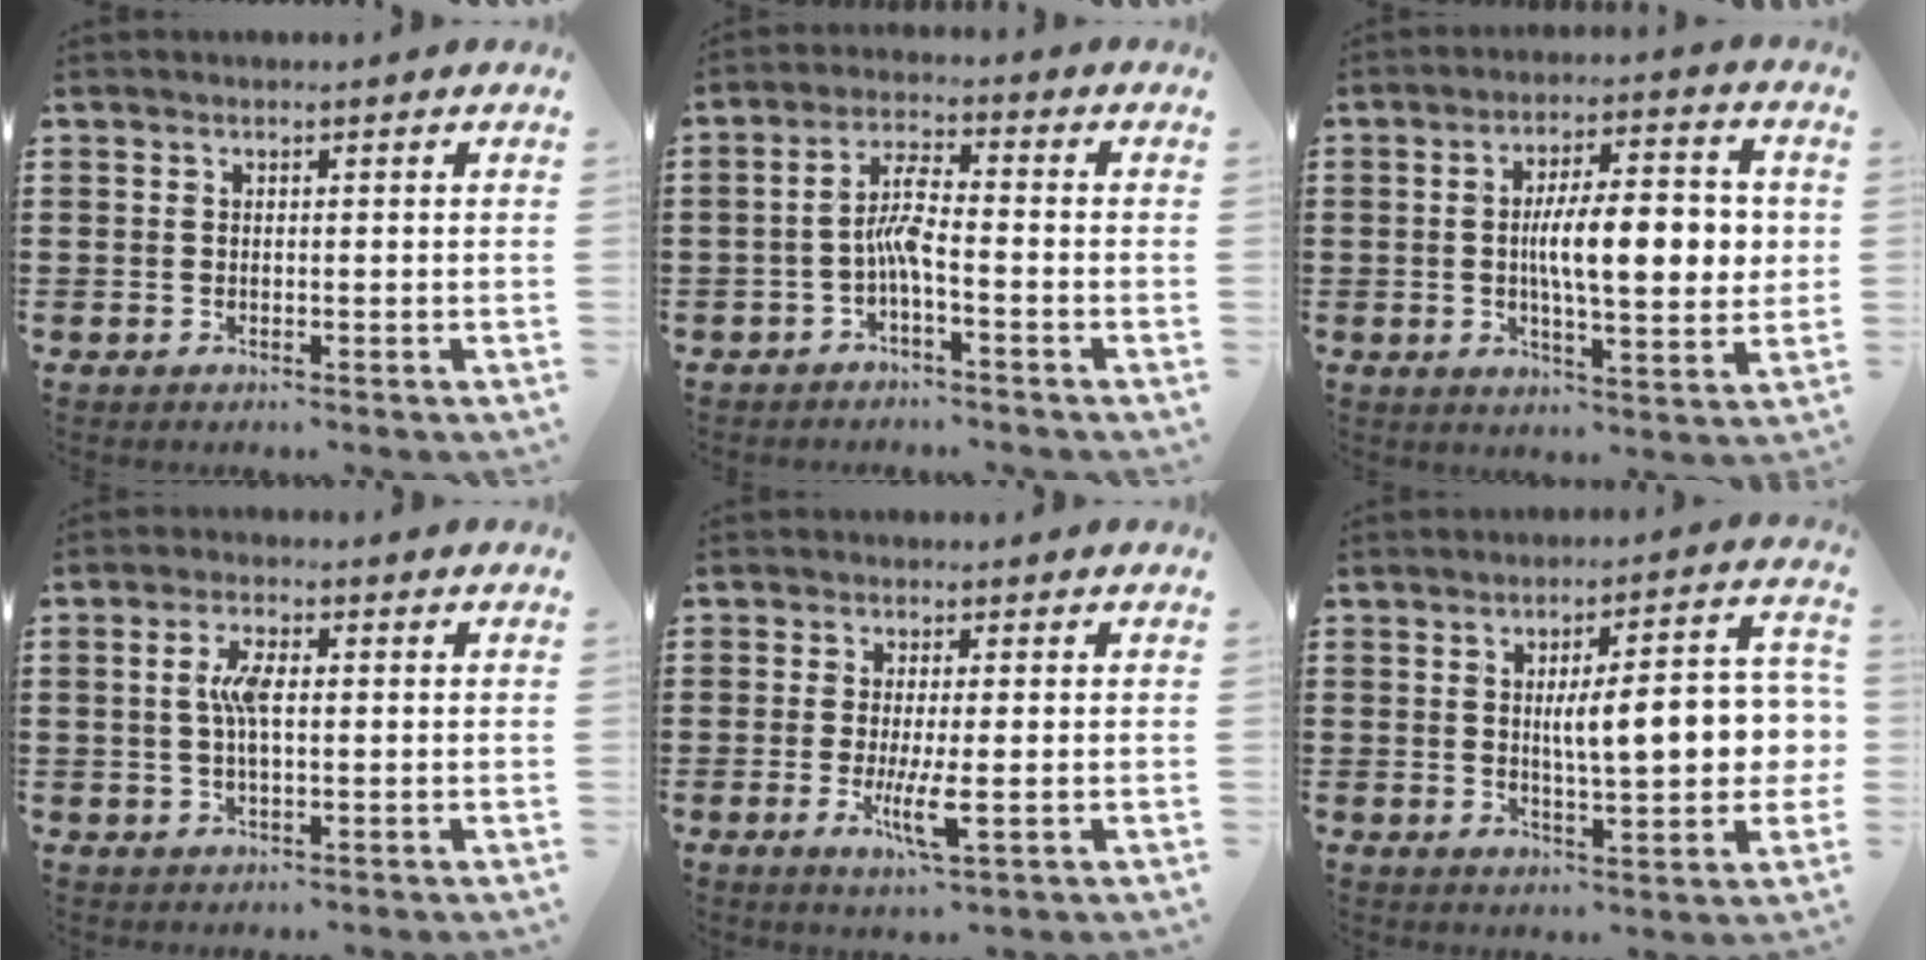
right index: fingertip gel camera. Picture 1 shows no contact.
{"total": 5.2, "force": [-1.8, 1.1, 4.8], "torque": [-0.102, 0.006, -0.040]}
{"total": 10.3, "force": [0.6, 3.1, 9.8], "torque": [-0.153, 0.003, 0.004]}
{"total": 4.5, "force": [0.4, 1.6, 4.2], "torque": [-0.091, 0.004, 0.002]}
{"total": 5.5, "force": [-1.3, 0.7, 5.3], "torque": [-0.103, -0.017, -0.023]}
{"total": 10.1, "force": [0.4, 2.8, 9.7], "torque": [-0.143, -0.005, -0.003]}